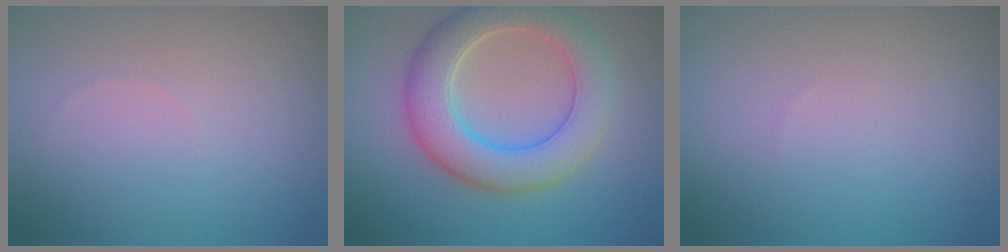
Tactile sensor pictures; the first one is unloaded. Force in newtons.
{"total": 7.1, "press": 7.1, "slide": 0.6}
{"total": 0.0}